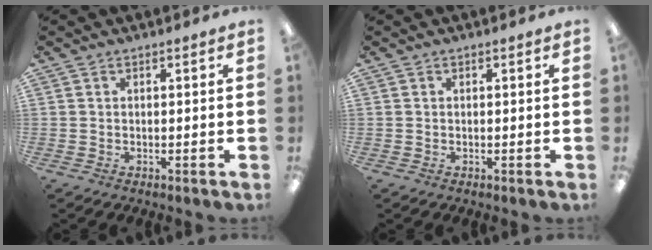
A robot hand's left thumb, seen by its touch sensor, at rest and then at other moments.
{"total": 0.0}